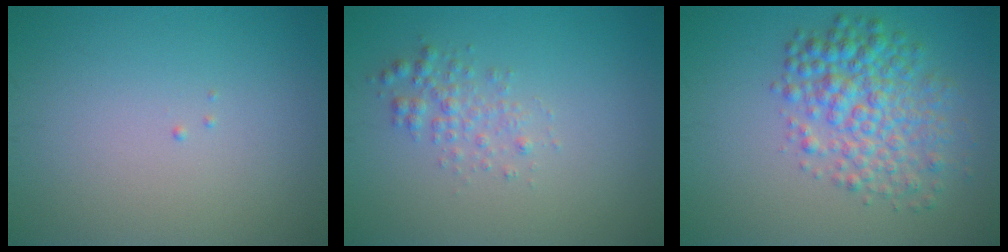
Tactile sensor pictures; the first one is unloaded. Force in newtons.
{"total": 1.8, "press": 1.8, "slide": 0.0}
{"total": 5.5, "press": 5.5, "slide": 0.1}